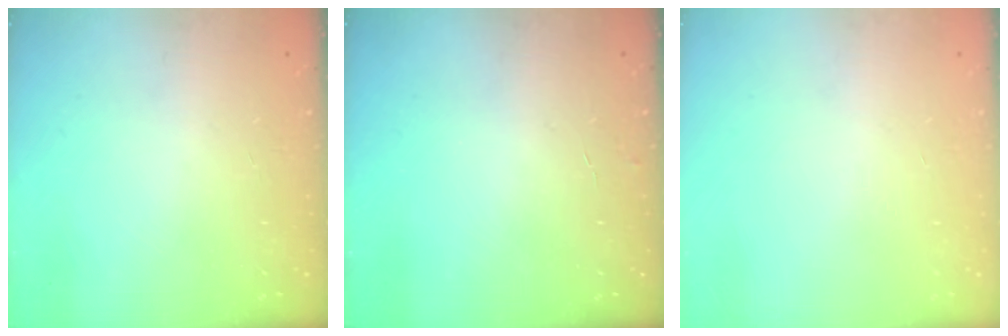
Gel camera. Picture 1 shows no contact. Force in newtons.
{"total": 2.5, "press": 2.5, "slide": 0.2}
{"total": 0.0}